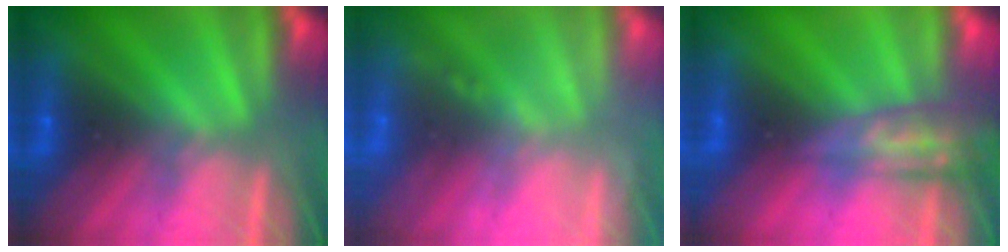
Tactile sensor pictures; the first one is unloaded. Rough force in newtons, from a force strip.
{"total": 2.3}
{"total": 2.5}